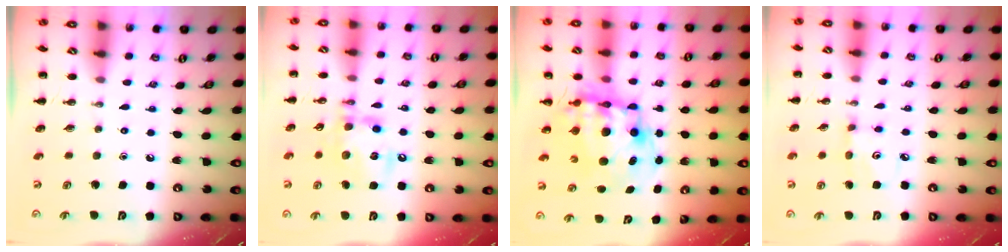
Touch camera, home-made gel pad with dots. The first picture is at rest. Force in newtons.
{"total": 13.5, "press": 13.3, "slide": 2.1}
{"total": 11.4, "press": 11.0, "slide": 2.9}
{"total": 4.2, "press": 4.1, "slide": 1.0}